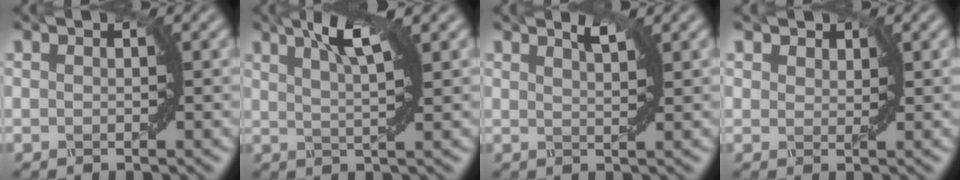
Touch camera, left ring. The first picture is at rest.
{"total": 4.1, "force": [2.2, 0.5, 3.4], "torque": [-0.060, 0.006, 0.039]}
{"total": 1.2, "force": [1.0, -0.2, 0.5], "torque": [-0.012, 0.000, 0.019]}
{"total": 2.0, "force": [1.4, 1.1, 0.7], "torque": [-0.023, -0.001, 0.020]}